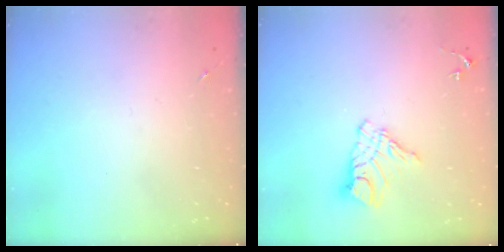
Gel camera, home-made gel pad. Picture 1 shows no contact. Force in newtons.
{"total": 11.3, "press": 11.2, "slide": 0.9}